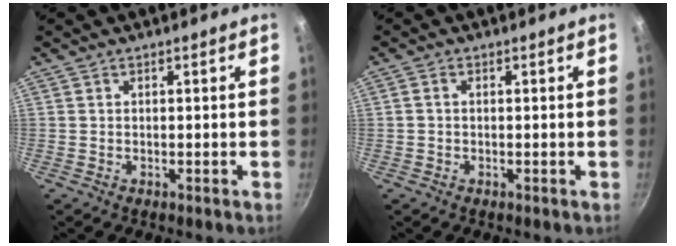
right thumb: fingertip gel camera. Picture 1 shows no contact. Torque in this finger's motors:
{"motor_torque": [0.16, -0.13, -0.19, 0.32, -0.03]}